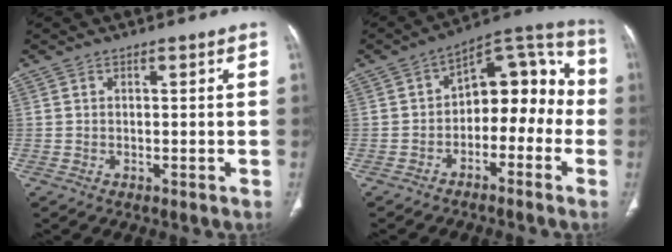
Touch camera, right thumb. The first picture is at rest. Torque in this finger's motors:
{"motor_torque": [-0.69, 0.37, 0.56, 0.26, -0.04]}